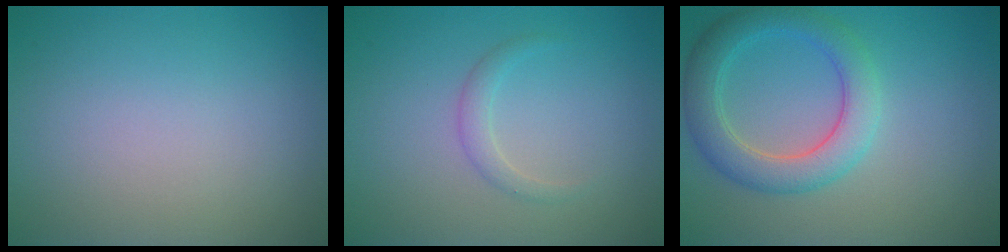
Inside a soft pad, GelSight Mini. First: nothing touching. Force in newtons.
{"total": 1.2, "press": 1.2, "slide": 0.0}
{"total": 4.7, "press": 4.7, "slide": 0.2}